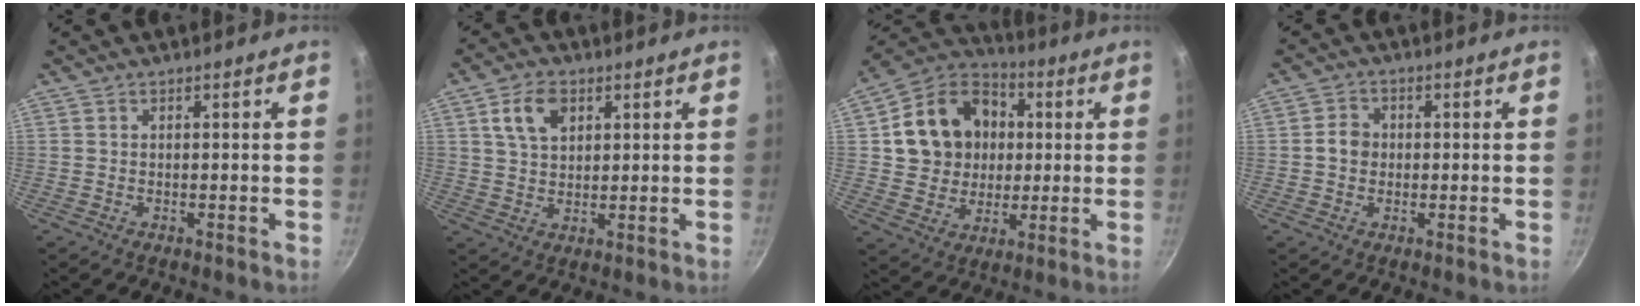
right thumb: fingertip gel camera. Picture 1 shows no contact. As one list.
[{"total": 7.2, "force": [2.9, 4.7, 4.6], "torque": [-0.070, -0.001, 0.052]}, {"total": 17.2, "force": [2.6, 14.6, 8.8], "torque": [-0.123, 0.021, 0.043]}, {"total": 3.6, "force": [-0.2, 3.2, 1.8], "torque": [-0.014, 0.012, -0.008]}]